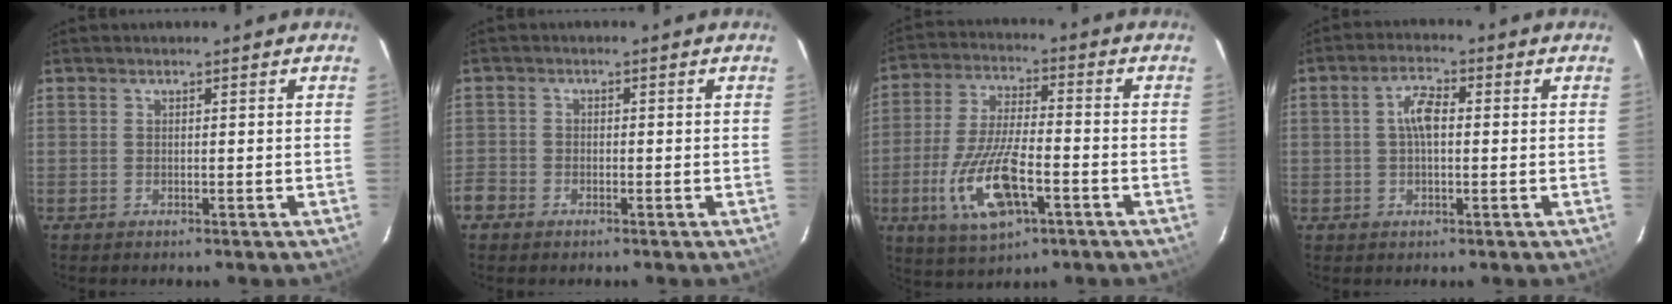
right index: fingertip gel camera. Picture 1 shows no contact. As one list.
[{"total": 3.9, "force": [-2.4, 2.9, 0.7], "torque": [-0.021, 0.000, -0.050]}, {"total": 14.3, "force": [-5.3, 5.4, 12.2], "torque": [-0.262, -0.013, -0.094]}, {"total": 4.5, "force": [0.2, 2.0, 4.0], "torque": [-0.080, 0.013, 0.003]}]